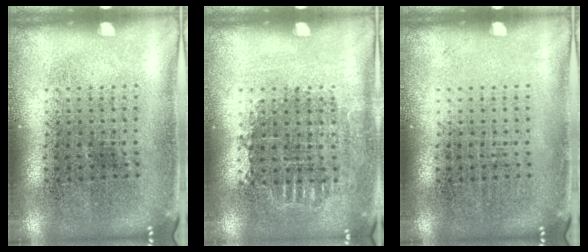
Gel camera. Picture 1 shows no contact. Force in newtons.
{"total": 0.8, "press": 0.7, "slide": 0.3}
{"total": 0.0}